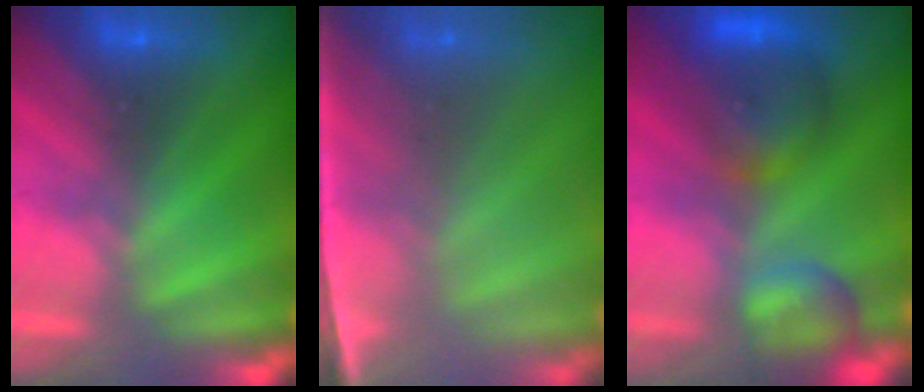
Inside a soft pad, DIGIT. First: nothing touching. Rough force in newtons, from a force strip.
{"total": 7.0}
{"total": 6.5}